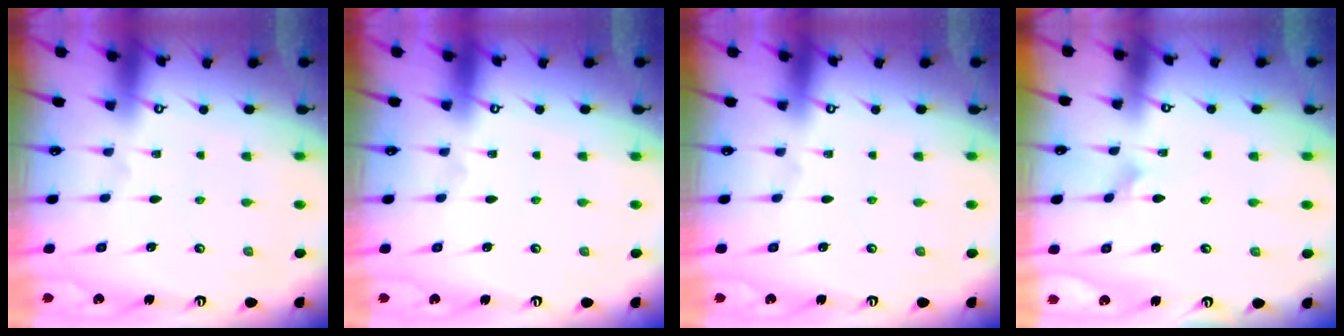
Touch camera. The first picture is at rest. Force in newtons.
{"total": 0.0}
{"total": 0.0}
{"total": 1.3, "press": 1.3, "slide": 0.0}